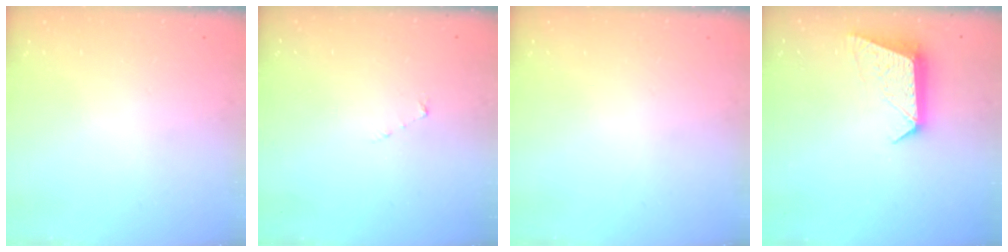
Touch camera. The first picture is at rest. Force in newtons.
{"total": 2.7, "press": 2.7, "slide": 0.3}
{"total": 0.0}
{"total": 9.9, "press": 9.9, "slide": 0.5}